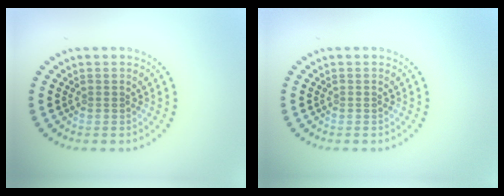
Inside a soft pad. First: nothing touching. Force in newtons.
{"total": 0.0}